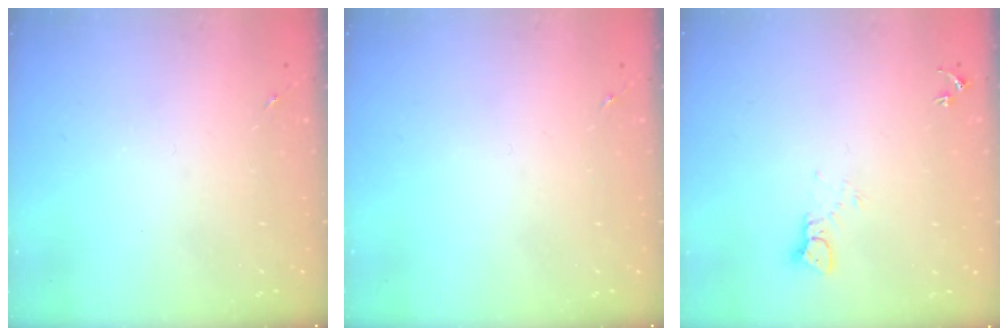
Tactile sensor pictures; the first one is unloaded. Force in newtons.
{"total": 0.0}
{"total": 3.7, "press": 3.7, "slide": 0.3}